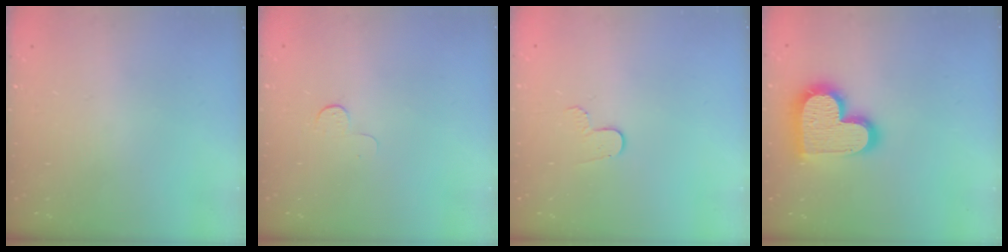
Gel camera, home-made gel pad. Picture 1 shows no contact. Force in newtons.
{"total": 3.9, "press": 3.8, "slide": 0.4}
{"total": 4.9, "press": 4.8, "slide": 0.4}
{"total": 17.5, "press": 17.4, "slide": 1.3}